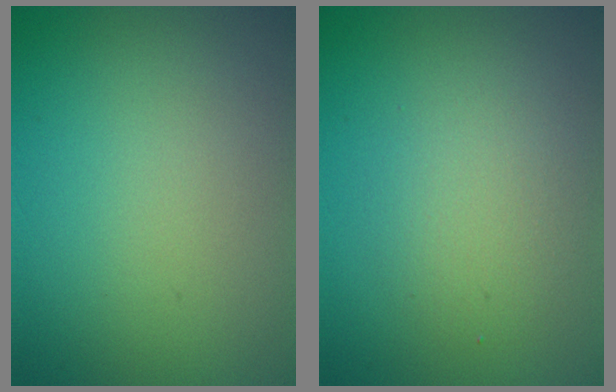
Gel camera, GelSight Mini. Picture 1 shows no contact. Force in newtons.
{"total": 2.6, "press": 2.6, "slide": 0.1}